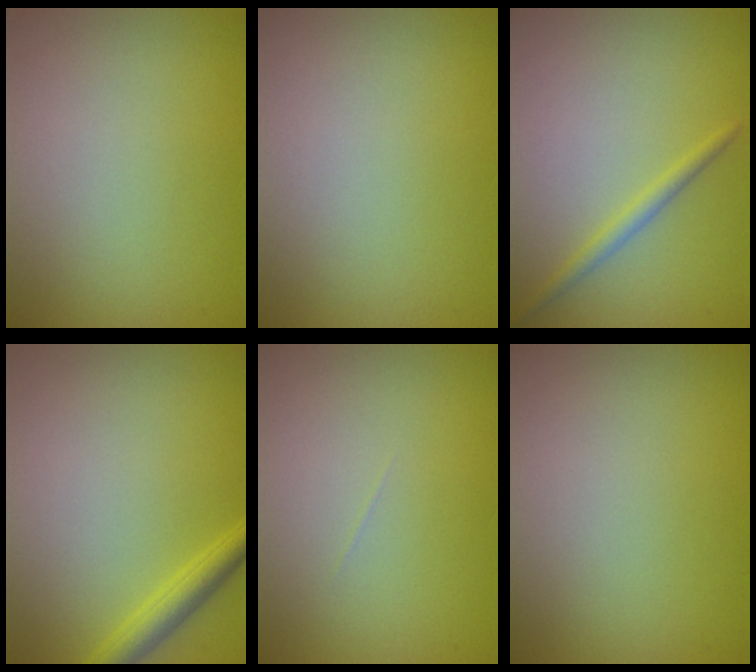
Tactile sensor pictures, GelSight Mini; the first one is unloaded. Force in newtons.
{"total": 0.0}
{"total": 1.4, "press": 1.4, "slide": 0.0}
{"total": 2.3, "press": 2.3, "slide": 0.2}
{"total": 0.0}
{"total": 0.0}